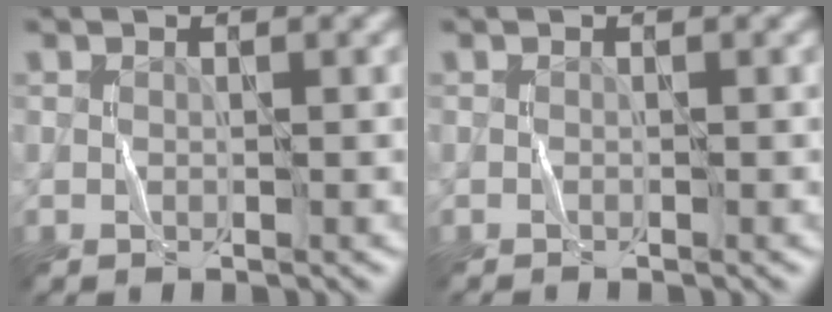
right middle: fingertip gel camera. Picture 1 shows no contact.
{"total": 0.6, "force": [-0.6, 0.0, 0.1], "torque": [0.001, -0.004, -0.011]}